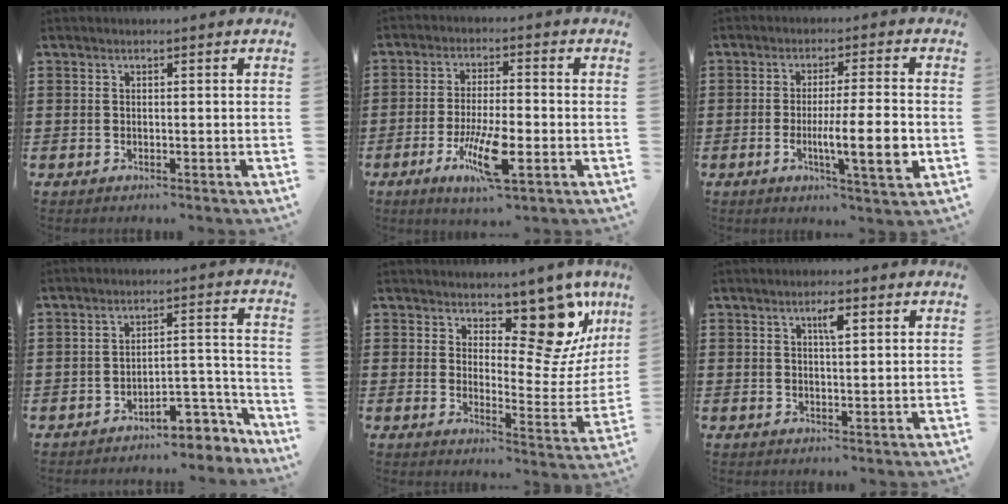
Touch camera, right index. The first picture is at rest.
{"total": 9.2, "force": [-3.6, 2.3, 8.2], "torque": [-0.161, -0.010, -0.063]}
{"total": 9.7, "force": [-1.9, 1.1, 9.4], "torque": [-0.154, -0.015, -0.033]}
{"total": 5.6, "force": [-4.9, 1.7, 1.9], "torque": [-0.030, 0.010, -0.097]}
{"total": 13.7, "force": [9.0, 5.6, 8.8], "torque": [-0.128, -0.049, 0.154]}
{"total": 2.9, "force": [1.2, 0.7, 2.5], "torque": [-0.044, 0.004, 0.016]}